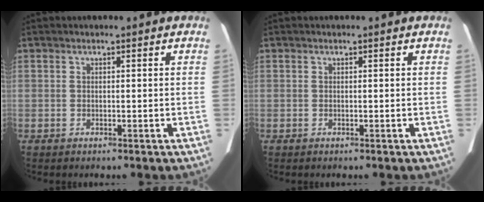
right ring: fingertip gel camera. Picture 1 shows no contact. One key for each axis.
{"total": 0.0}